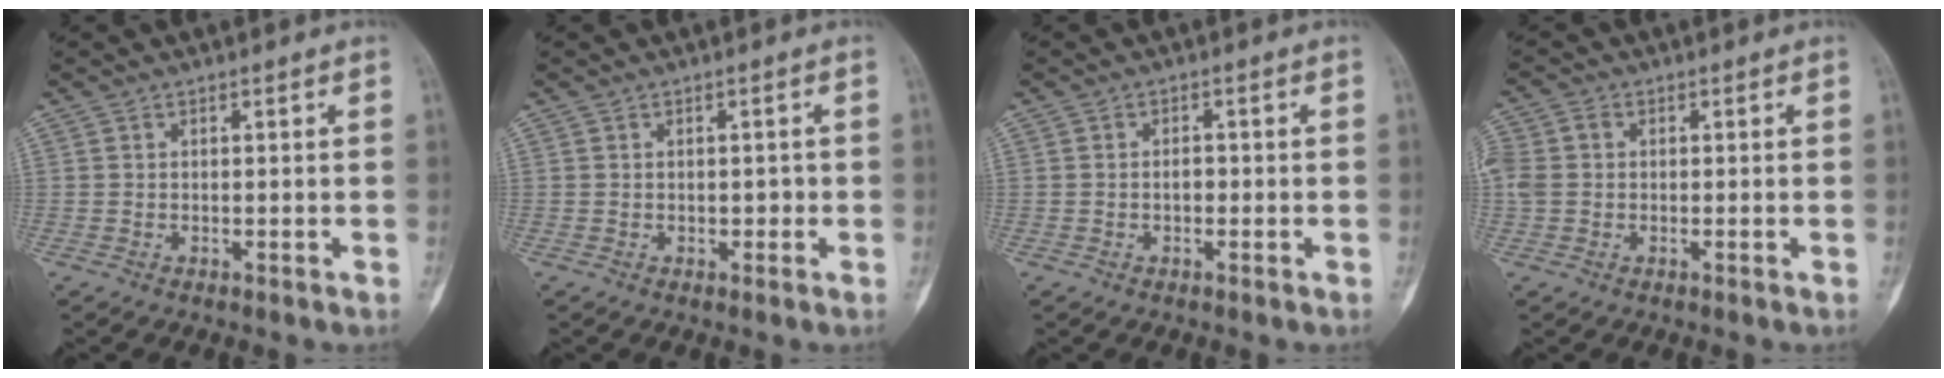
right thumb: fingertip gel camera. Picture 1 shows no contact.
{"total": 1.7, "force": [-0.1, 1.1, 1.3], "torque": [-0.010, 0.001, -0.002]}
{"total": 1.8, "force": [-0.3, 1.1, 1.3], "torque": [-0.016, 0.004, -0.006]}
{"total": 6.6, "force": [0.5, 5.3, 3.9], "torque": [-0.105, 0.018, 0.012]}